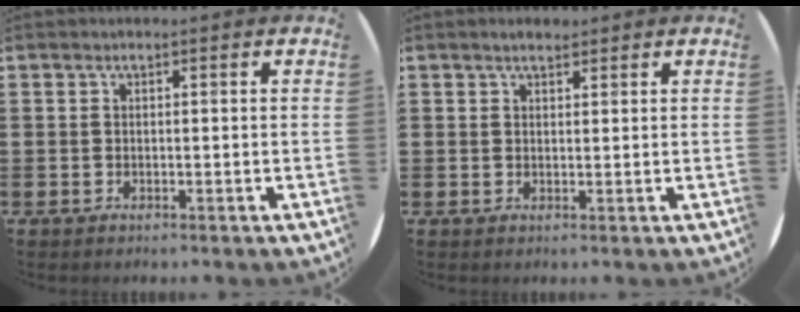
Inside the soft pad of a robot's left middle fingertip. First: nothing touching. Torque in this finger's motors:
{"motor_torque": [0.34, -0.30, 0.00, 0.04]}